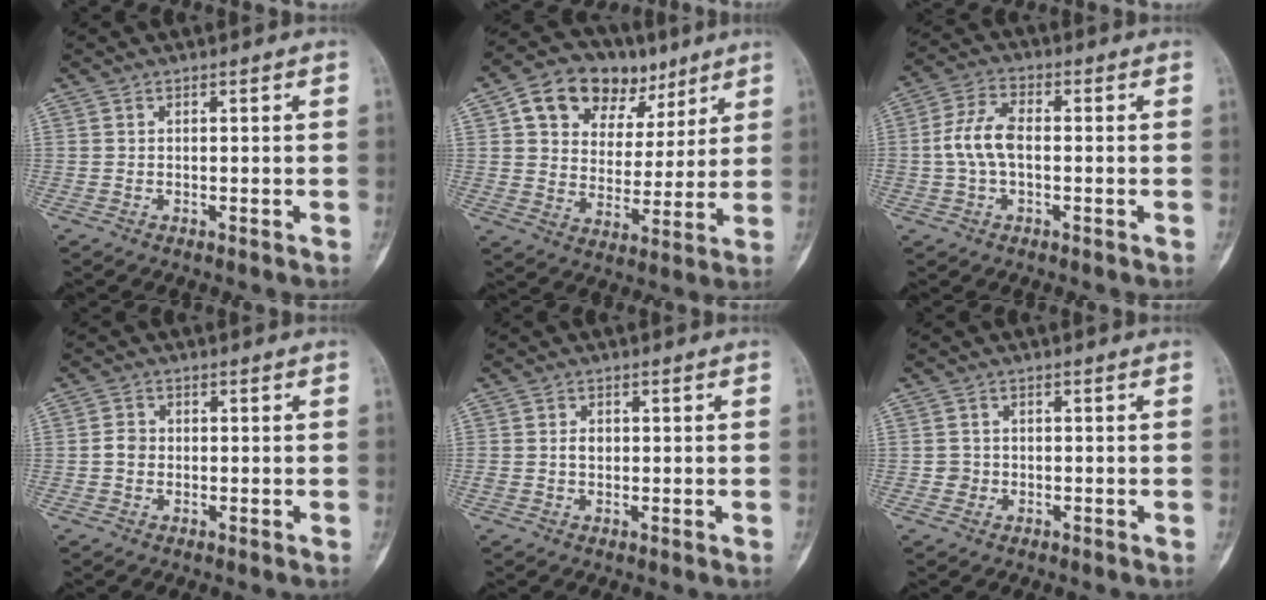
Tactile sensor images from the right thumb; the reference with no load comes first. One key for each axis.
{"total": 16.4, "fx": 8.4, "fy": 11.6, "fz": 8.1, "tx": -0.087, "ty": -0.004, "tz": 0.138}
{"total": 7.5, "fx": -0.5, "fy": 4.1, "fz": 6.2, "tx": -0.133, "ty": 0.024, "tz": -0.016}
{"total": 2.3, "fx": -0.4, "fy": 1.9, "fz": 1.1, "tx": -0.013, "ty": 0.007, "tz": -0.011}
{"total": 1.8, "fx": 0.1, "fy": 1.4, "fz": 1.2, "tx": -0.020, "ty": 0.004, "tz": 0.002}
{"total": 1.7, "fx": -0.5, "fy": 1.6, "fz": 0.3, "tx": 0.004, "ty": 0.008, "tz": -0.012}